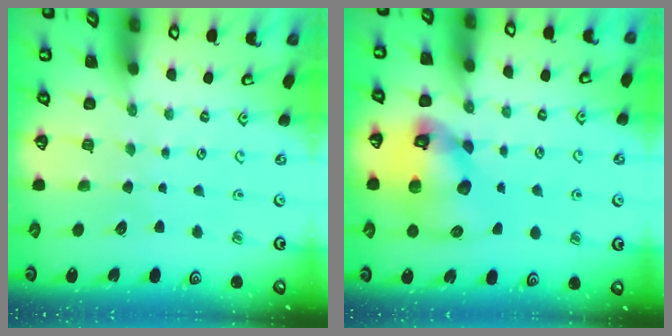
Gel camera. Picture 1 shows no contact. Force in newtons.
{"total": 16.0, "press": 15.9, "slide": 2.1}